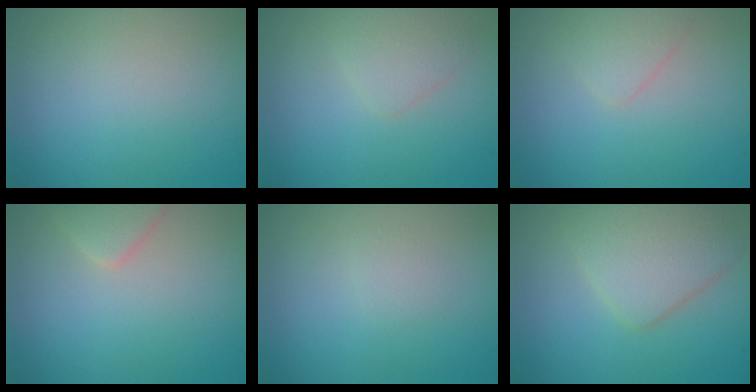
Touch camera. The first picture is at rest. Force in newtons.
{"total": 1.6, "press": 1.6, "slide": 0.1}
{"total": 1.5, "press": 1.5, "slide": 0.0}
{"total": 2.0, "press": 2.0, "slide": 0.1}
{"total": 0.7, "press": 0.7, "slide": 0.0}
{"total": 4.4, "press": 4.4, "slide": 0.1}